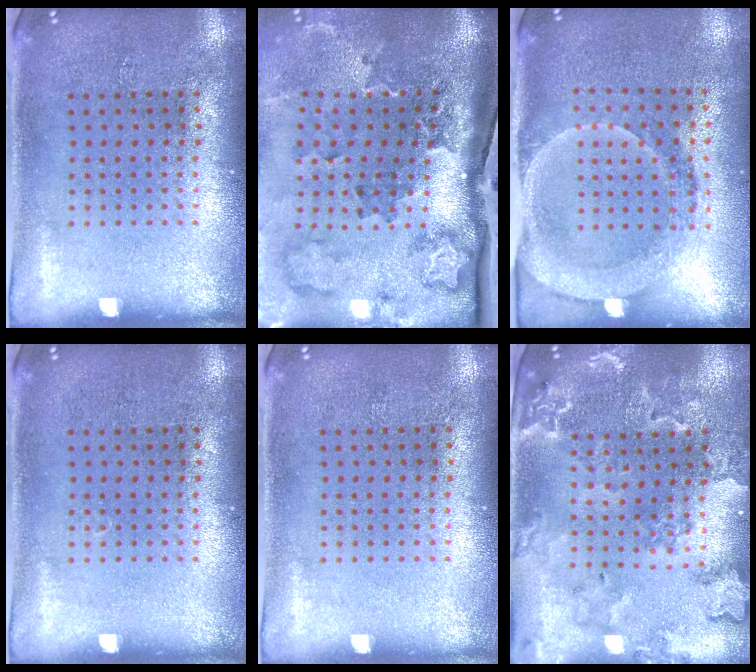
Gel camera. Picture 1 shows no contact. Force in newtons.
{"total": 3.5, "press": 2.3, "slide": 2.6}
{"total": 1.8, "press": 1.7, "slide": 0.7}
{"total": 0.0}
{"total": 0.0}
{"total": 1.9, "press": 1.9, "slide": 0.3}